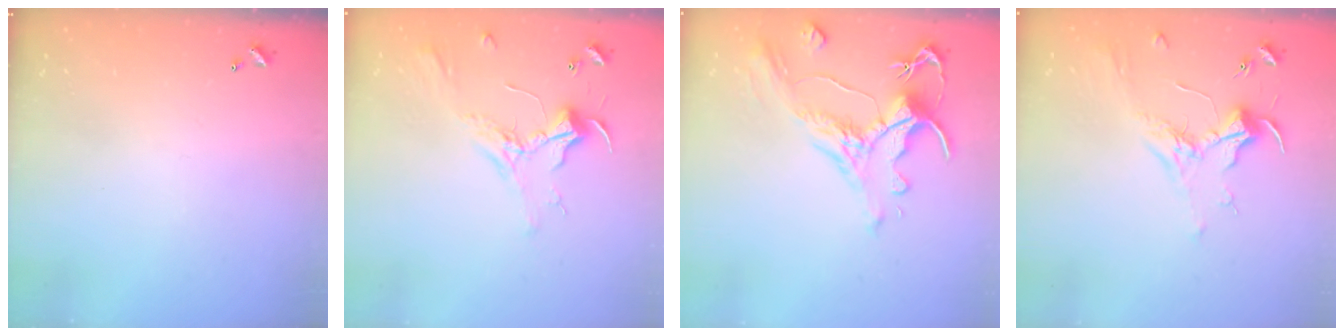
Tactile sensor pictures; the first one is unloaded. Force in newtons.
{"total": 2.3, "press": 2.2, "slide": 0.9}
{"total": 1.5, "press": 0.2, "slide": 1.5}
{"total": 1.8, "press": 1.7, "slide": 0.7}